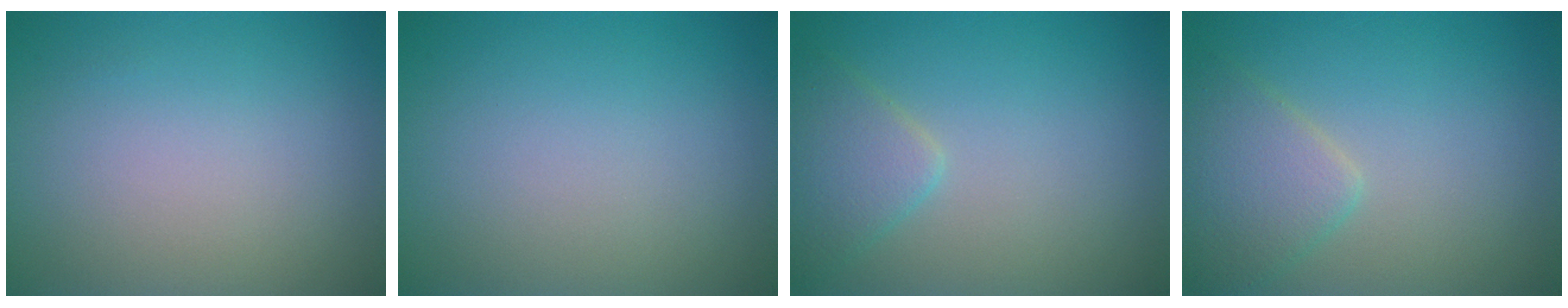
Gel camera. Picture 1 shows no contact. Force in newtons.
{"total": 0.0}
{"total": 2.7, "press": 2.7, "slide": 0.2}
{"total": 3.4, "press": 3.4, "slide": 0.1}